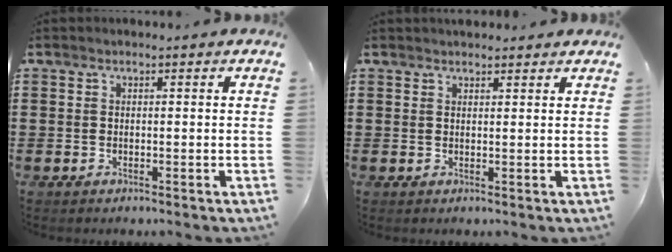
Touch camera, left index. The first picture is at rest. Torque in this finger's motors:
{"motor_torque": [2.14, 0.00, 0.12, 0.00]}